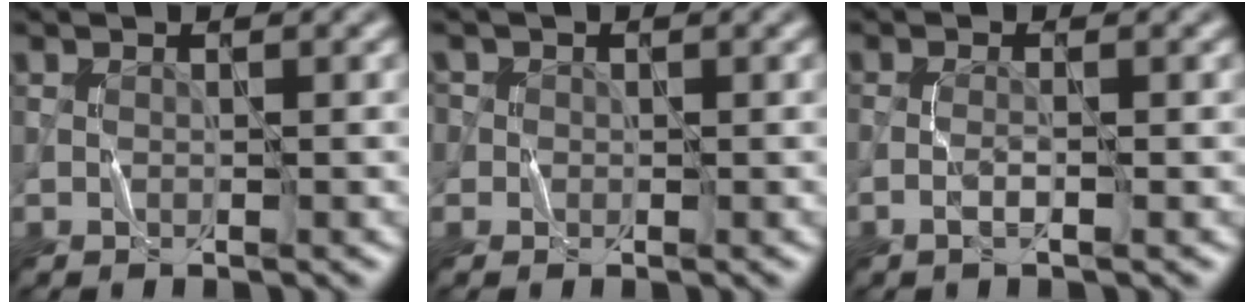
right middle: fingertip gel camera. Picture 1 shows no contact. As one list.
[{"total": 1.6, "force": [0.5, 1.5, 0.3], "torque": [-0.006, 0.002, 0.002]}, {"total": 0.9, "force": [-0.5, -0.1, 0.7], "torque": [-0.018, 0.001, -0.015]}]